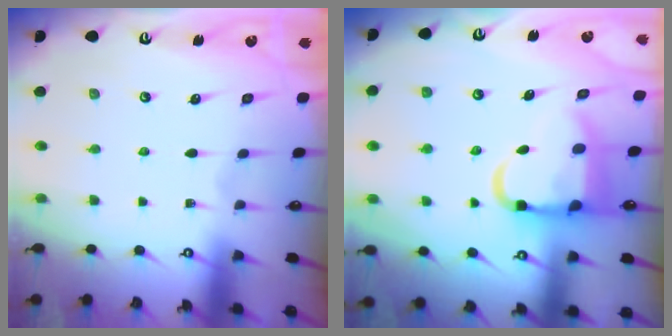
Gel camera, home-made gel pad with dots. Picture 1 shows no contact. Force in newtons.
{"total": 10.7, "press": 10.6, "slide": 1.5}